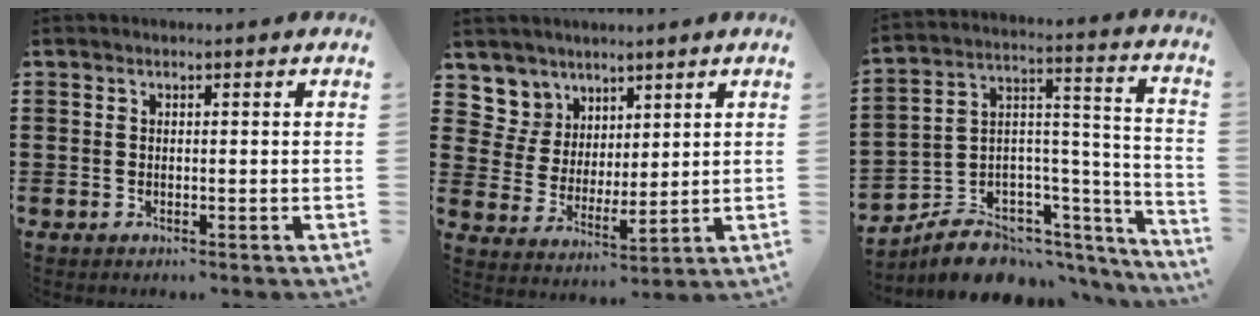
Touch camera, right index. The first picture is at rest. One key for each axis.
{"total": 5.8, "fx": 4.2, "fy": 3.9, "fz": -0.7, "tx": -0.026, "ty": -0.019, "tz": 0.079}
{"total": 7.9, "fx": -6.1, "fy": 4.5, "fz": 2.1, "tx": -0.037, "ty": 0.018, "tz": -0.106}